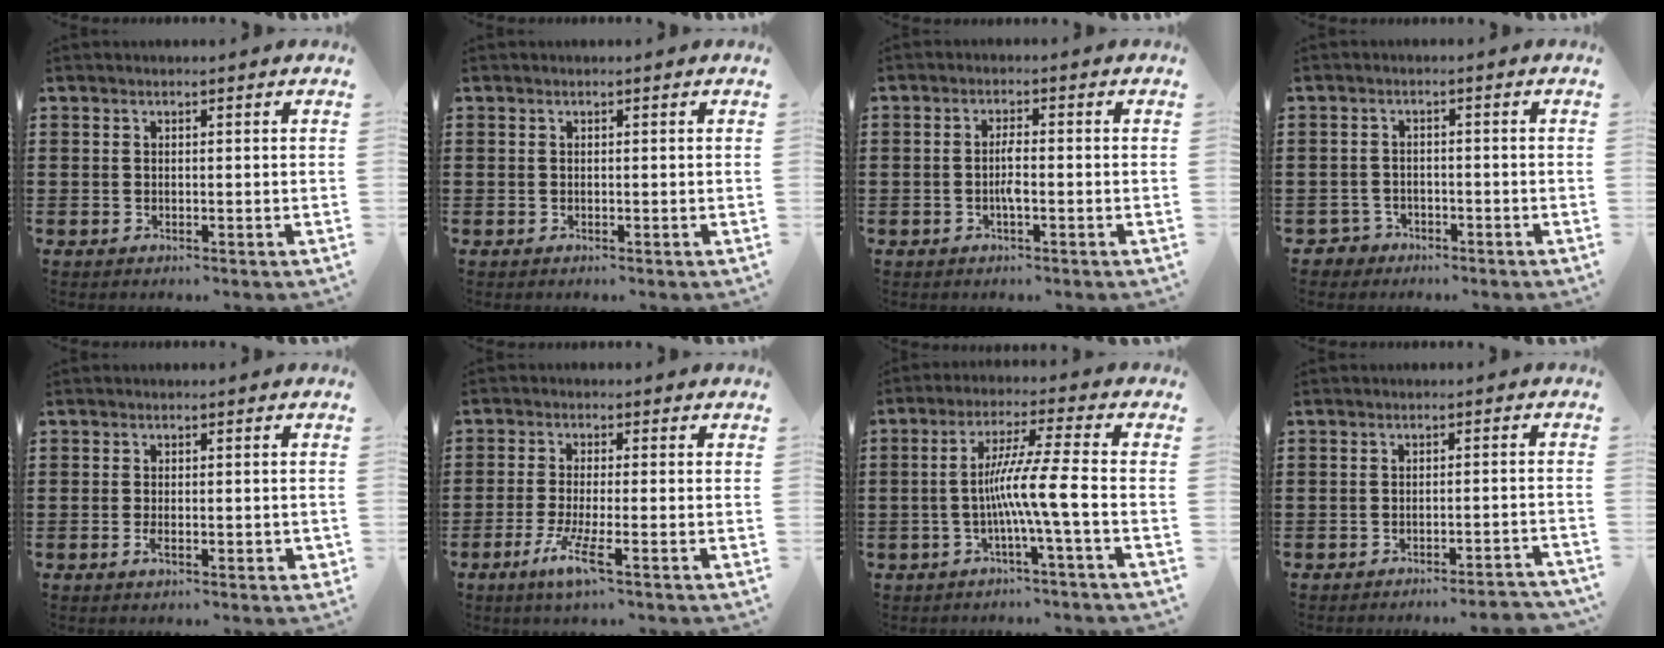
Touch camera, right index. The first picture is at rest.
{"total": 0.0}
{"total": 2.7, "force": [-0.7, 0.6, 2.5], "torque": [-0.055, 0.001, -0.016]}
{"total": 2.0, "force": [-1.7, 1.1, 0.0], "torque": [-0.008, 0.002, -0.039]}
{"total": 2.0, "force": [-0.7, 0.7, 1.7], "torque": [-0.032, 0.000, -0.013]}
{"total": 5.6, "force": [-2.8, 0.4, 4.8], "torque": [-0.106, -0.016, -0.054]}
{"total": 8.6, "force": [-2.0, -0.5, 8.3], "torque": [-0.153, -0.006, -0.044]}
{"total": 2.4, "force": [-2.2, -0.3, 0.7], "torque": [-0.014, -0.002, -0.047]}